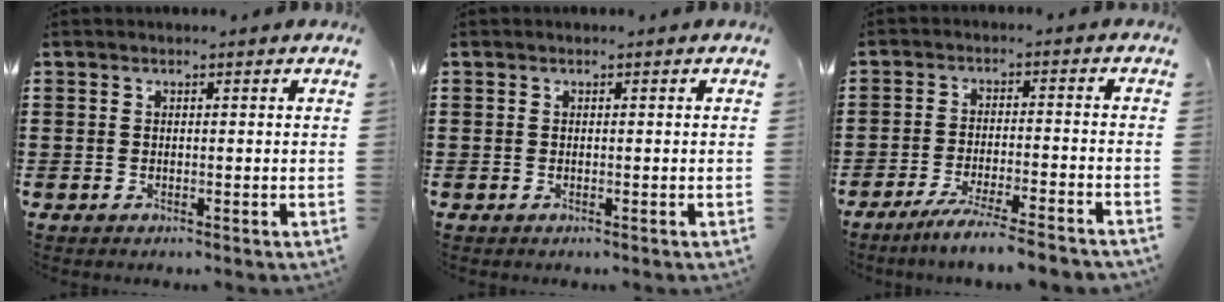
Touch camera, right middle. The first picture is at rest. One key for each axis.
{"total": 0.0}
{"total": 5.4, "fx": -4.8, "fy": -0.4, "fz": 2.4, "tx": -0.049, "ty": -0.018, "tz": -0.090}